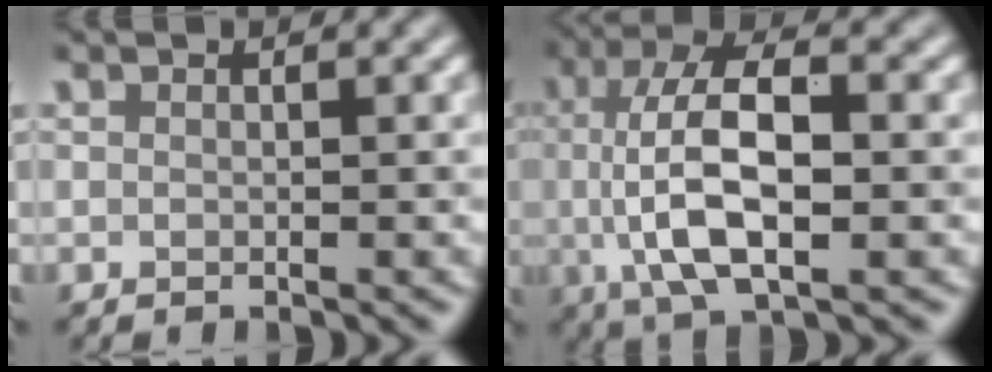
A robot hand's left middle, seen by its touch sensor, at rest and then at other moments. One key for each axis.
{"total": 9.1, "fx": 0.0, "fy": 3.5, "fz": 8.3, "tx": -0.154, "ty": 0.009, "tz": -0.004}